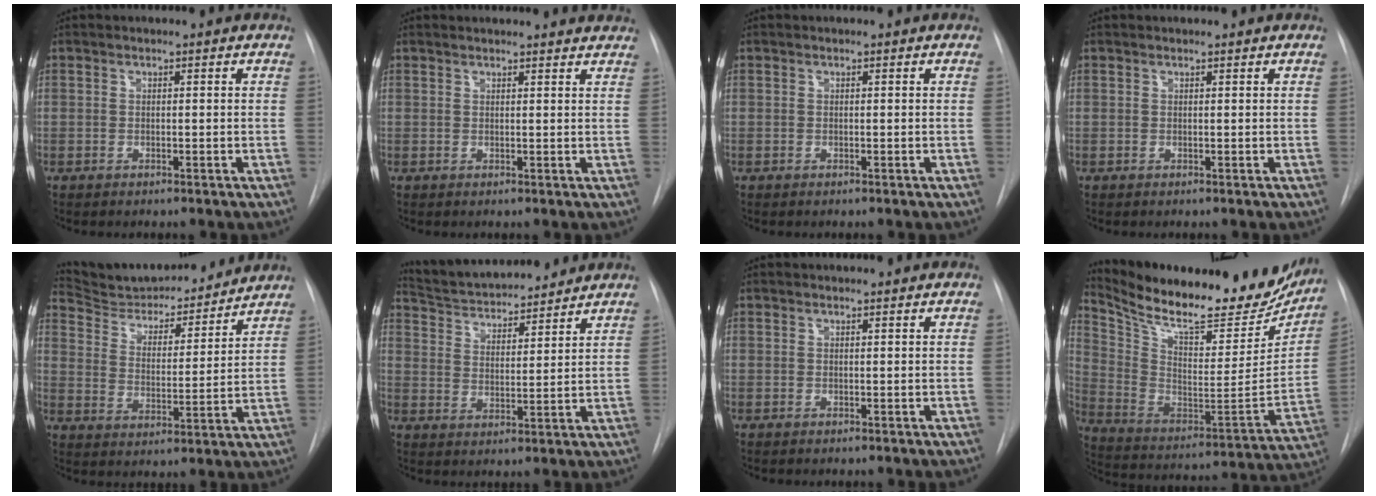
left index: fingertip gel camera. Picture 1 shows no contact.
{"total": 8.4, "force": [8.2, 1.2, 1.7], "torque": [-0.005, 0.007, 0.074]}
{"total": 0.0}
{"total": 0.0}
{"total": 16.5, "force": [15.6, 3.1, 4.5], "torque": [-0.067, -0.010, 0.239]}
{"total": 13.3, "force": [12.4, 2.3, 4.3], "torque": [-0.072, 0.010, 0.205]}
{"total": 0.0}
{"total": 27.4, "force": [22.9, 7.4, 13.0], "torque": [-0.224, -0.043, 0.332]}